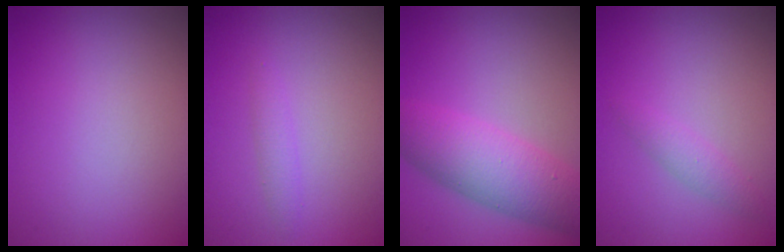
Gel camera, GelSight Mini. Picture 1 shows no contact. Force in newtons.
{"total": 1.0, "press": 1.0, "slide": 0.0}
{"total": 6.3, "press": 6.3, "slide": 0.2}
{"total": 1.4, "press": 1.4, "slide": 0.0}